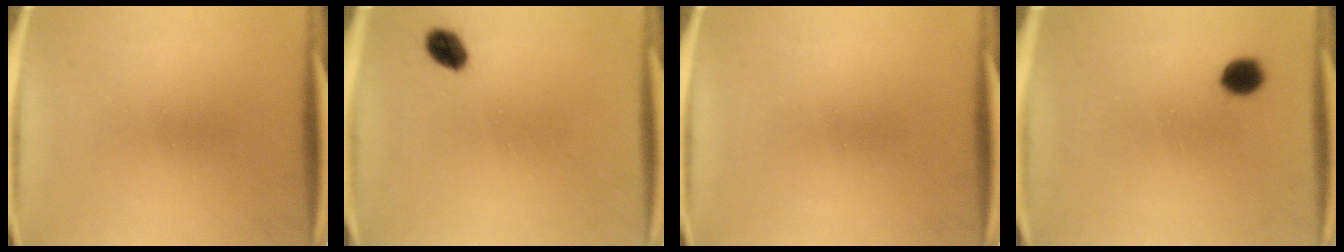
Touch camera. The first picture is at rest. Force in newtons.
{"total": 4.3}
{"total": 0.0}
{"total": 4.2}